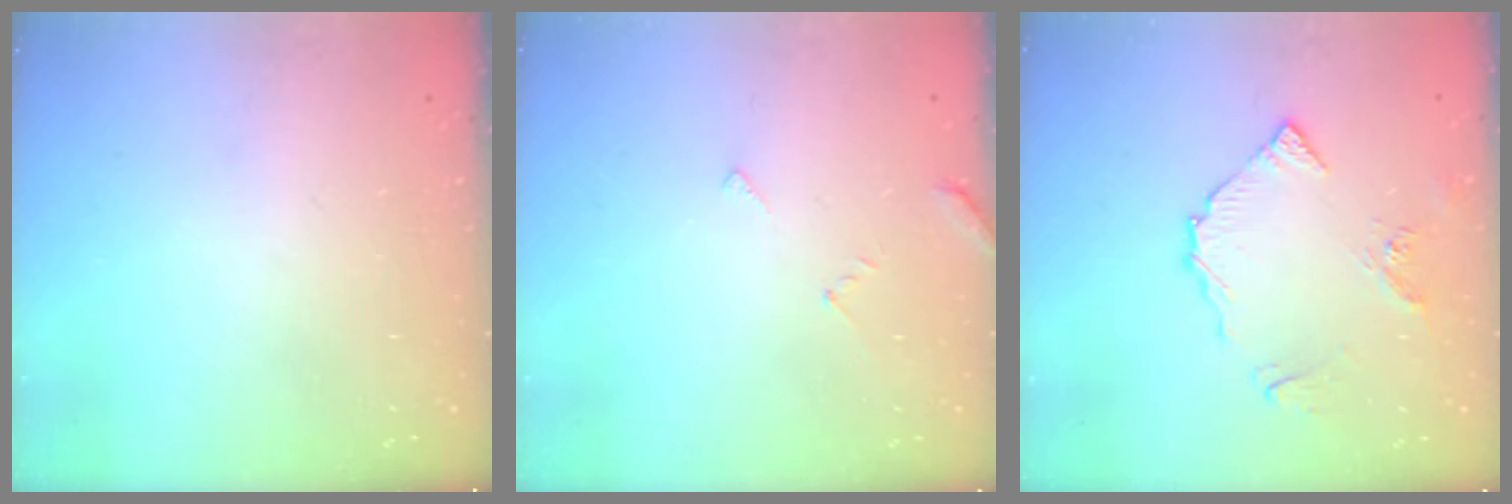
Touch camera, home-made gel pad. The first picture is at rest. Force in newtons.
{"total": 3.1, "press": 3.1, "slide": 0.2}
{"total": 8.7, "press": 8.7, "slide": 1.1}